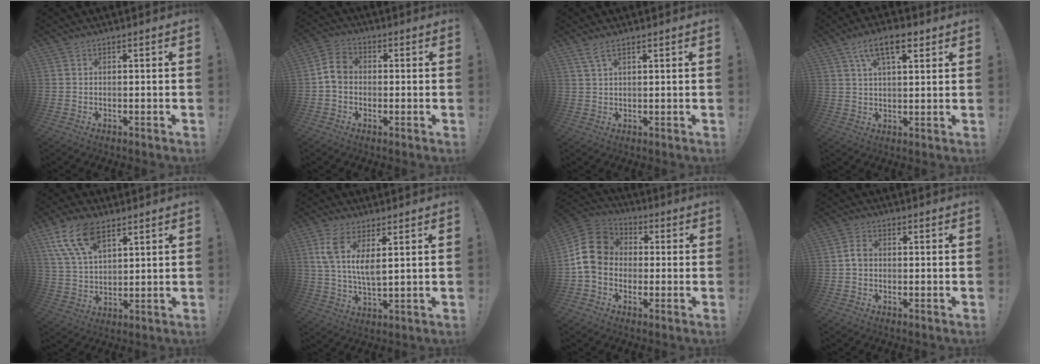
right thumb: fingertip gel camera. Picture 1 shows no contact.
{"total": 6.5, "force": [-0.6, 5.0, 4.0], "torque": [-0.069, 0.020, -0.006]}
{"total": 3.4, "force": [2.2, 1.1, 2.2], "torque": [-0.041, -0.007, 0.040]}
{"total": 9.8, "force": [5.4, 4.0, 7.2], "torque": [-0.120, -0.009, 0.099]}
{"total": 13.4, "force": [8.0, 6.7, 8.4], "torque": [-0.172, -0.023, 0.152]}
{"total": 9.1, "force": [4.4, 3.0, 7.4], "torque": [-0.136, -0.028, 0.078]}
{"total": 13.5, "force": [0.3, 11.2, 7.7], "torque": [-0.136, 0.021, 0.014]}
{"total": 3.1, "force": [-0.2, 2.2, 2.2], "torque": [-0.039, 0.009, -0.002]}